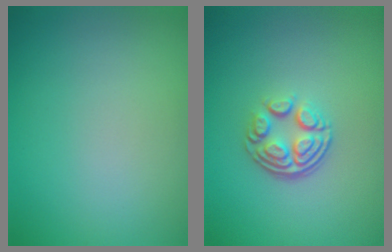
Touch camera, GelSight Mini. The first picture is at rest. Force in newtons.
{"total": 4.0, "press": 2.6, "slide": 3.0}